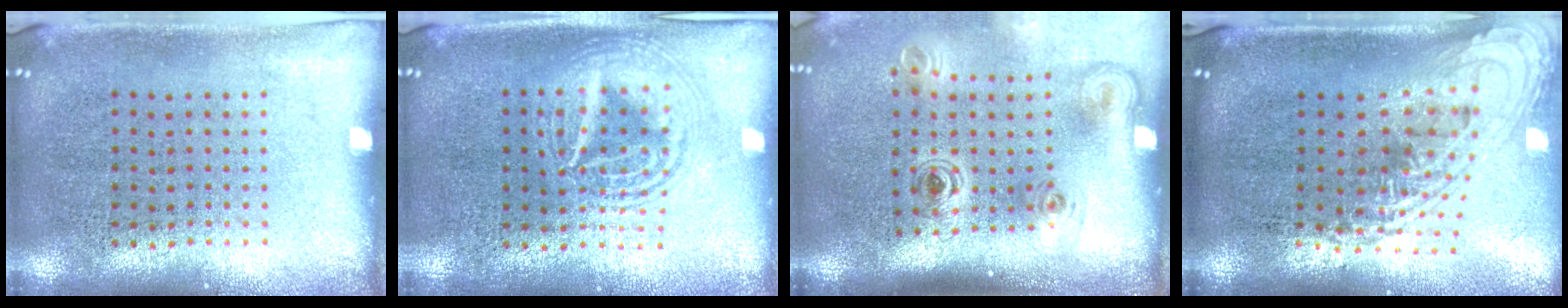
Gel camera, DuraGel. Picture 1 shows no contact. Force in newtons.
{"total": 2.8, "press": 2.8, "slide": 0.4}
{"total": 2.2, "press": 1.5, "slide": 1.7}
{"total": 2.1, "press": 1.5, "slide": 1.4}